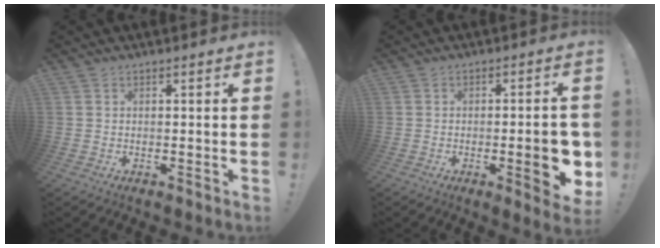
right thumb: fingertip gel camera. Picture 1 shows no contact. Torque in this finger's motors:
{"motor_torque": [0.51, 0.40, 1.49, -0.48, 0.33]}